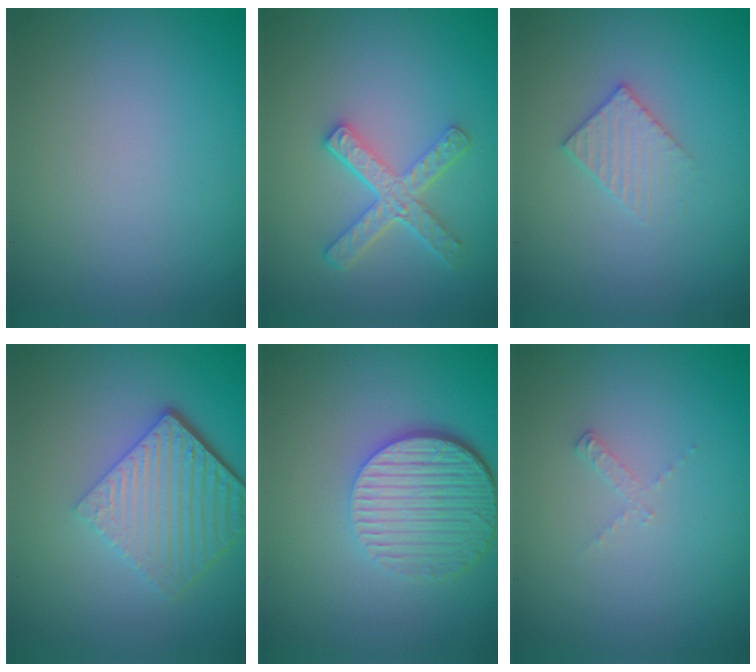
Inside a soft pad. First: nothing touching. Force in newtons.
{"total": 4.3, "press": 3.3, "slide": 2.8}
{"total": 2.1, "press": 2.0, "slide": 0.3}
{"total": 6.3, "press": 4.2, "slide": 4.7}
{"total": 5.9, "press": 4.2, "slide": 4.1}
{"total": 0.8, "press": 0.8, "slide": 0.1}